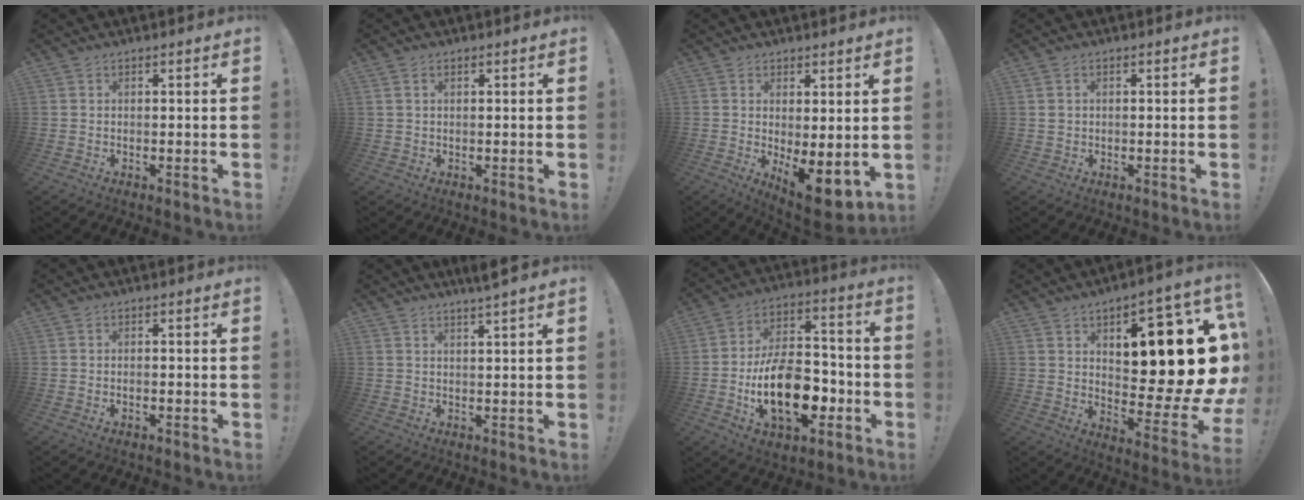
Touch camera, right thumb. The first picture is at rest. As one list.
[{"total": 1.5, "force": [0.6, 0.8, 1.1], "torque": [-0.027, 0.006, 0.012]}, {"total": 6.6, "force": [-0.3, 2.1, 6.3], "torque": [-0.062, -0.025, -0.001]}, {"total": 1.5, "force": [0.1, 1.3, 0.8], "torque": [-0.018, 0.007, 0.003]}, {"total": 0.9, "force": [-0.6, 0.3, 0.6], "torque": [-0.014, 0.002, -0.009]}, {"total": 3.3, "force": [2.5, -0.7, 2.0], "torque": [-0.041, -0.010, 0.042]}, {"total": 20.6, "force": [-6.2, 12.1, 15.6], "torque": [-0.274, 0.034, -0.097]}, {"total": 22.6, "force": [5.5, 8.9, 20.0], "torque": [-0.262, -0.046, 0.093]}]